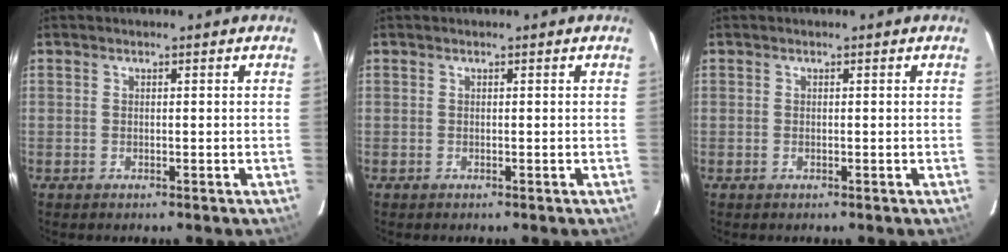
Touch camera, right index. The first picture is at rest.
{"total": 0.0}
{"total": 2.5, "force": [2.1, -1.5, 0.1], "torque": [-0.005, -0.034, 0.009]}